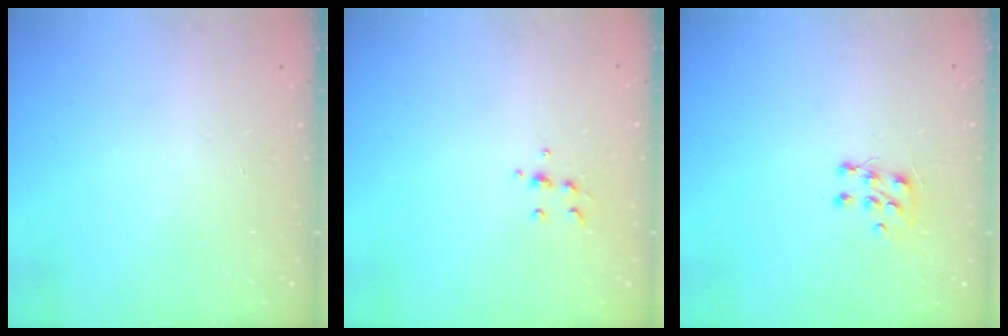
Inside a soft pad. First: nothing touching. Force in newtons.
{"total": 5.8, "press": 5.7, "slide": 0.8}
{"total": 6.8, "press": 6.7, "slide": 0.6}